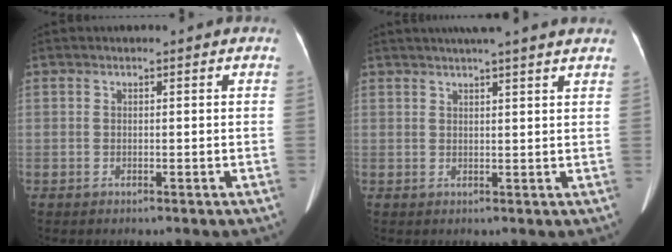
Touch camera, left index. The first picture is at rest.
{"total": 10.2, "force": [8.7, 0.0, 5.4], "torque": [-0.081, 0.028, 0.098]}